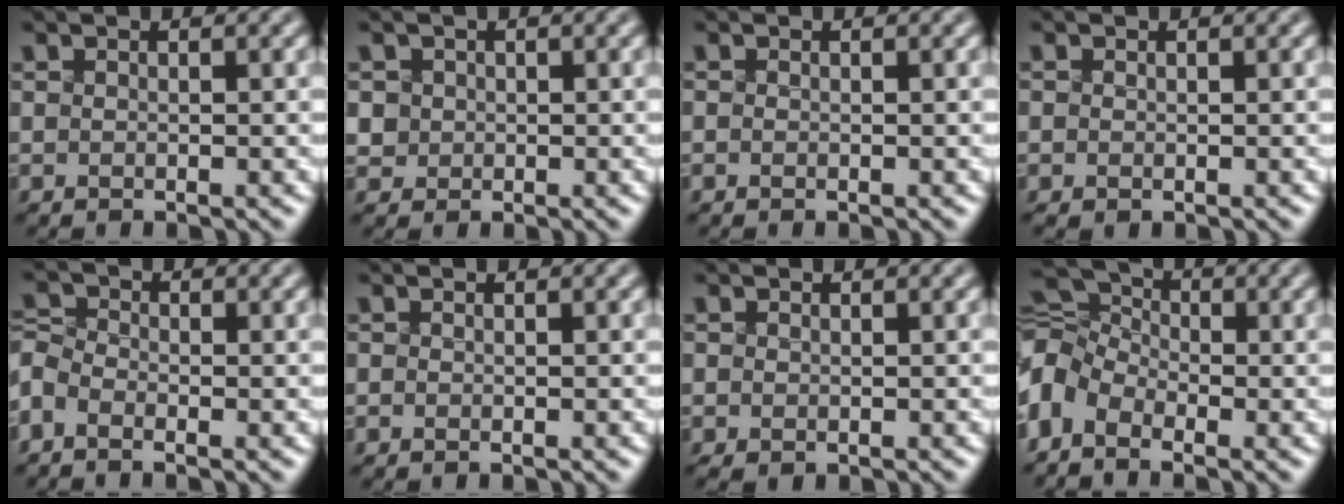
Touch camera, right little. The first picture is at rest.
{"total": 1.9, "force": [0.2, 1.9, 0.5], "torque": [-0.008, 0.002, 0.018]}
{"total": 0.0}
{"total": 0.6, "force": [-0.3, 0.5, 0.1], "torque": [0.002, -0.002, 0.001]}
{"total": 3.5, "force": [-2.3, 2.0, 1.6], "torque": [-0.029, 0.006, -0.045]}
{"total": 0.0}
{"total": 0.9, "force": [-0.3, 0.8, 0.4], "torque": [-0.004, -0.001, 0.001]}
{"total": 6.2, "force": [-2.8, 3.7, 4.1], "torque": [-0.090, 0.007, -0.059]}